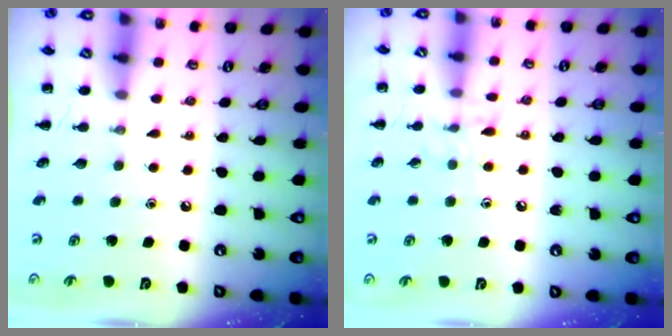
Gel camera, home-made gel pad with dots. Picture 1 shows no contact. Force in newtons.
{"total": 6.5, "press": 6.2, "slide": 1.8}